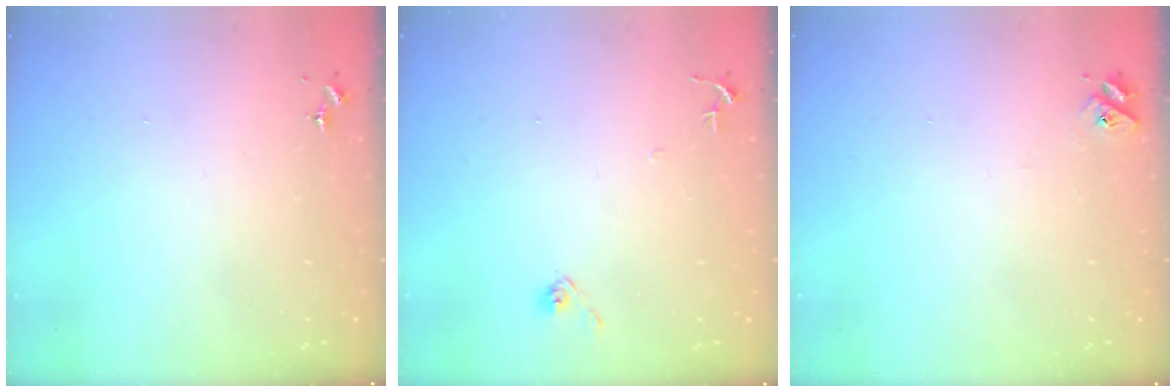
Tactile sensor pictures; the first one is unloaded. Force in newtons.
{"total": 5.9, "press": 5.9, "slide": 0.4}
{"total": 2.8, "press": 2.8, "slide": 0.3}